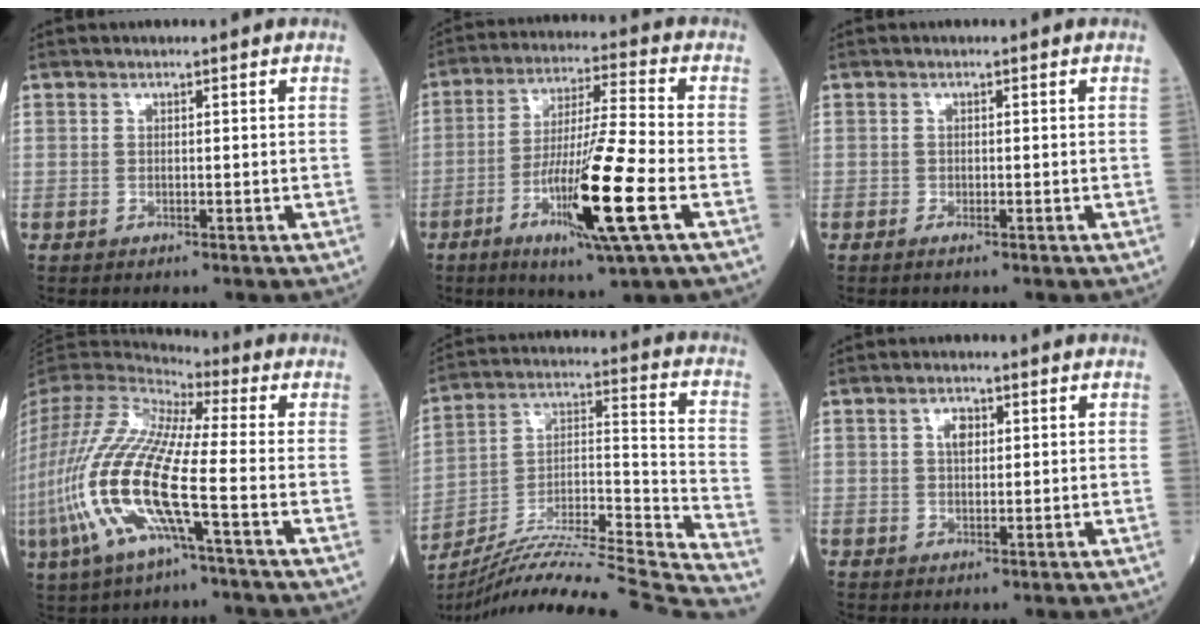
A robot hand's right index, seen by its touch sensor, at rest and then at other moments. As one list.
[{"total": 14.8, "force": [-5.3, -0.4, 13.8], "torque": [-0.260, -0.020, -0.096]}, {"total": 0.7, "force": [-0.4, 0.1, 0.6], "torque": [-0.012, -0.001, -0.005]}, {"total": 19.6, "force": [-5.6, 2.9, 18.5], "torque": [-0.439, -0.029, -0.115]}, {"total": 28.8, "force": [-26.4, -0.8, 11.6], "torque": [-0.152, -0.015, -0.408]}, {"total": 2.5, "force": [0.8, 1.3, 1.9], "torque": [-0.035, 0.003, 0.014]}]